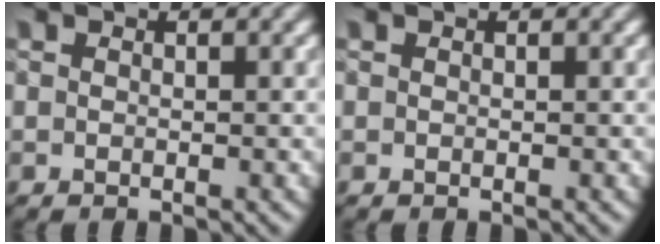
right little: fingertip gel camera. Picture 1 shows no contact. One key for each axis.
{"total": 0.0}